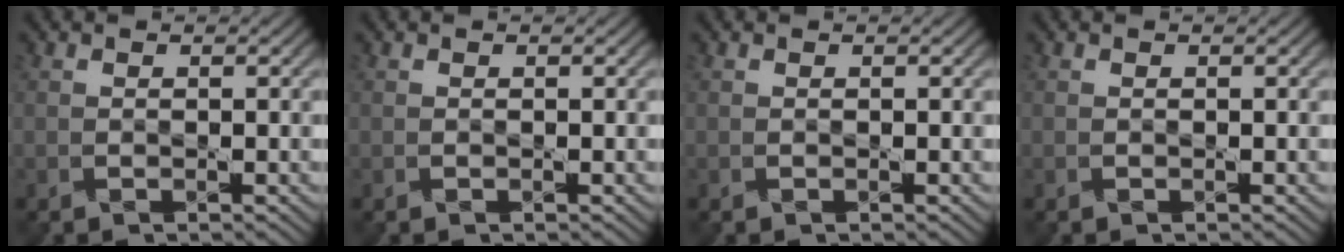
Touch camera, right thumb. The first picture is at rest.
{"total": 0.0}
{"total": 0.0}
{"total": 0.0}